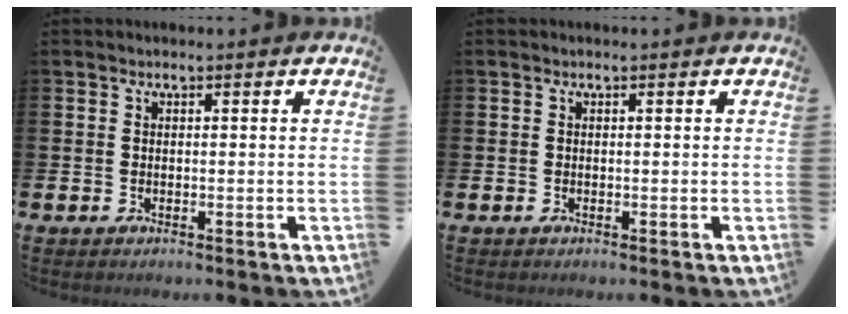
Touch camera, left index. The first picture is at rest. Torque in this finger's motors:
{"motor_torque": [0.00, 0.00, 0.00, 0.02]}